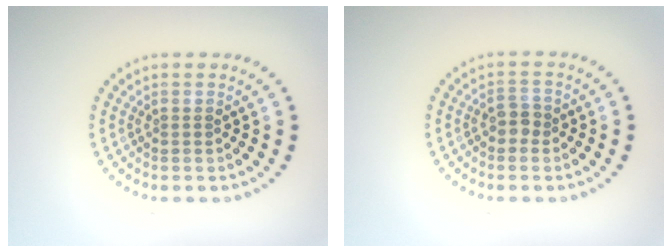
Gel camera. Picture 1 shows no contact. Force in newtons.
{"total": 1.6, "press": 1.5, "slide": 0.5}